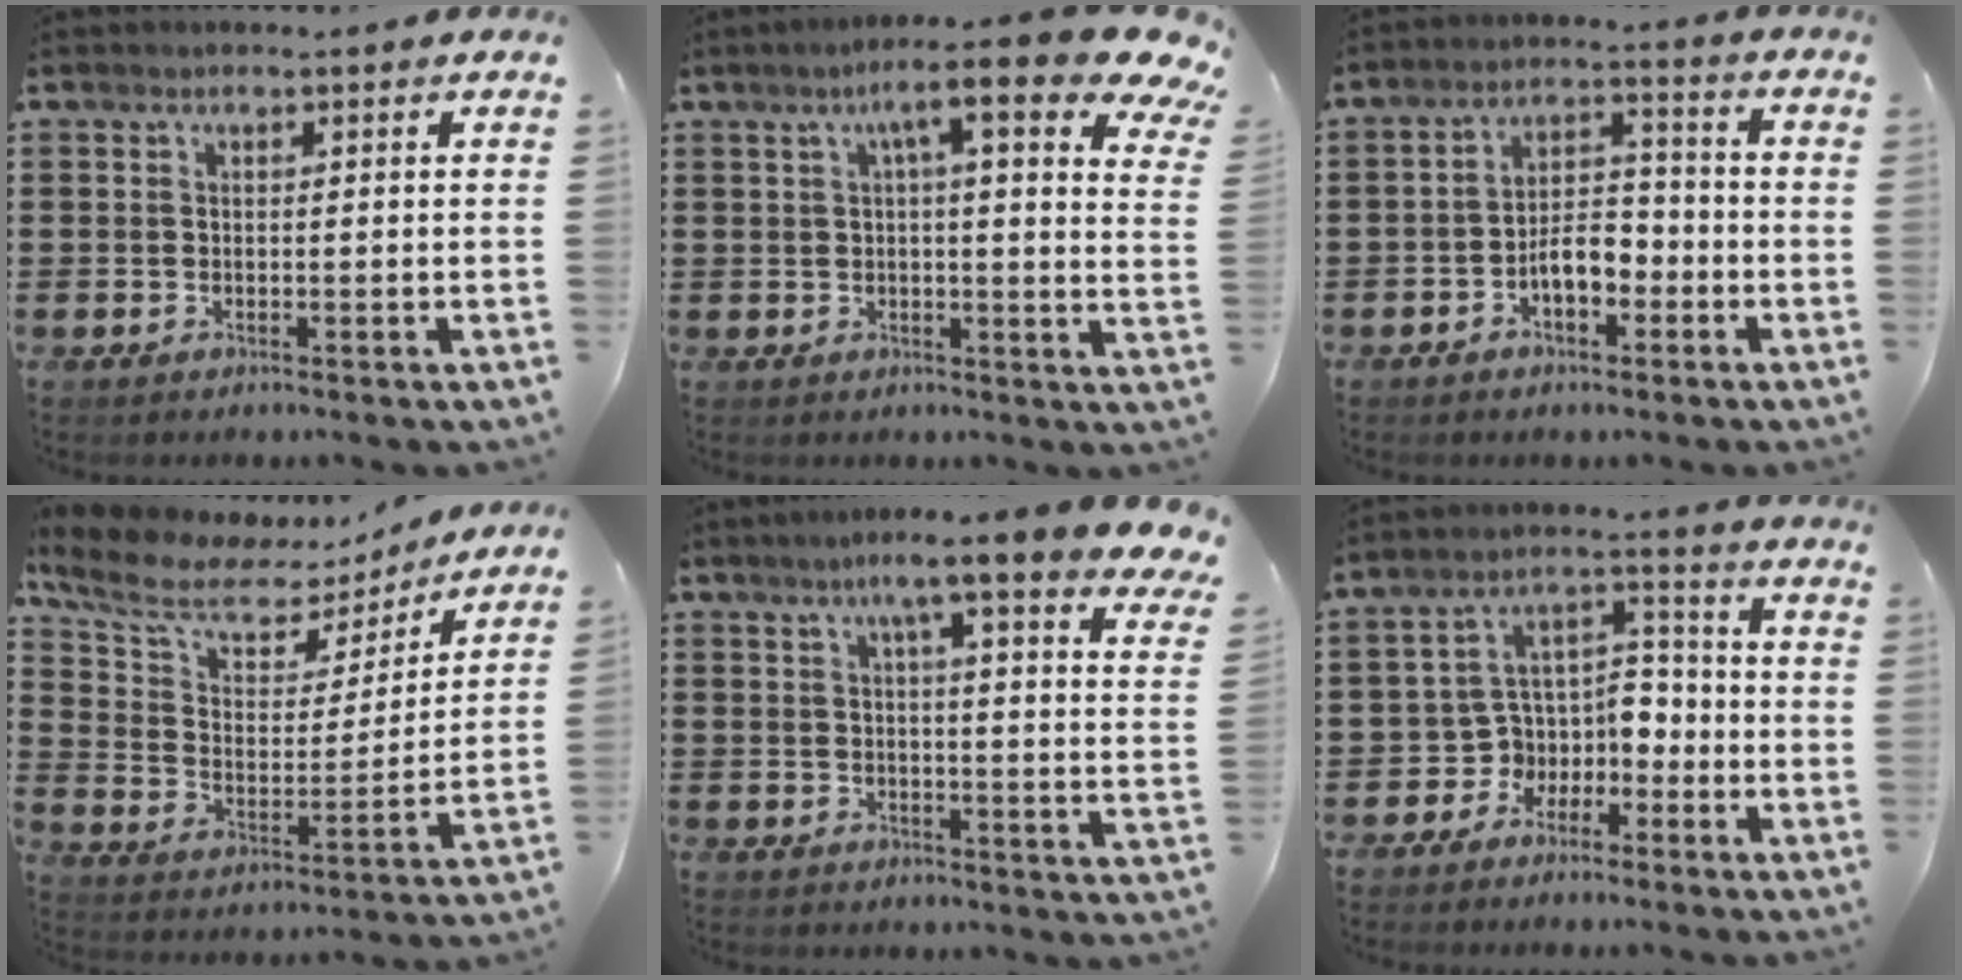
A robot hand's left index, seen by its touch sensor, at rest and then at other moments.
{"total": 10.6, "force": [6.0, 1.3, 8.6], "torque": [-0.141, -0.020, 0.093]}
{"total": 5.7, "force": [-3.0, 2.8, 4.0], "torque": [-0.068, 0.009, -0.059]}
{"total": 8.9, "force": [6.9, 3.9, 4.2], "torque": [-0.117, -0.028, 0.119]}
{"total": 8.2, "force": [5.7, 0.1, 5.9], "torque": [-0.109, -0.022, 0.089]}
{"total": 5.5, "force": [-2.9, 4.6, 0.8], "torque": [-0.031, 0.000, -0.057]}